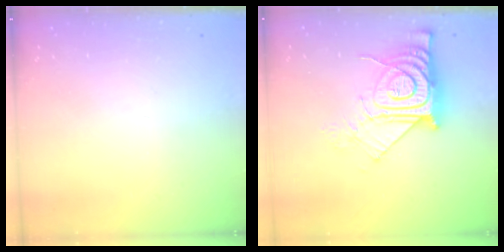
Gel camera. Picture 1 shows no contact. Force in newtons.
{"total": 14.9, "press": 14.9, "slide": 1.4}